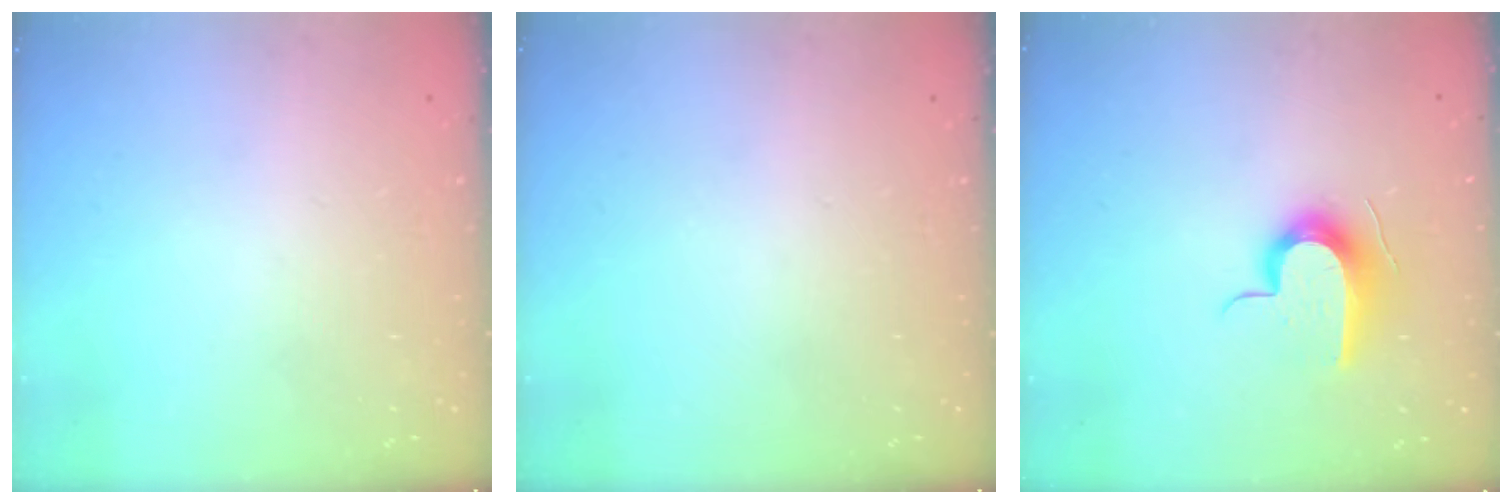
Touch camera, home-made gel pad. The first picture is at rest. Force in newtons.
{"total": 0.0}
{"total": 10.7, "press": 10.6, "slide": 1.0}